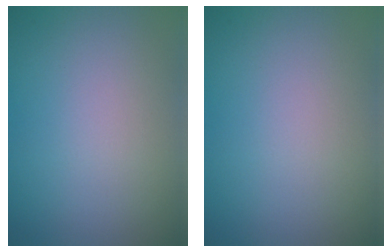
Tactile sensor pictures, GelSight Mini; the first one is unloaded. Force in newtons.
{"total": 0.0}